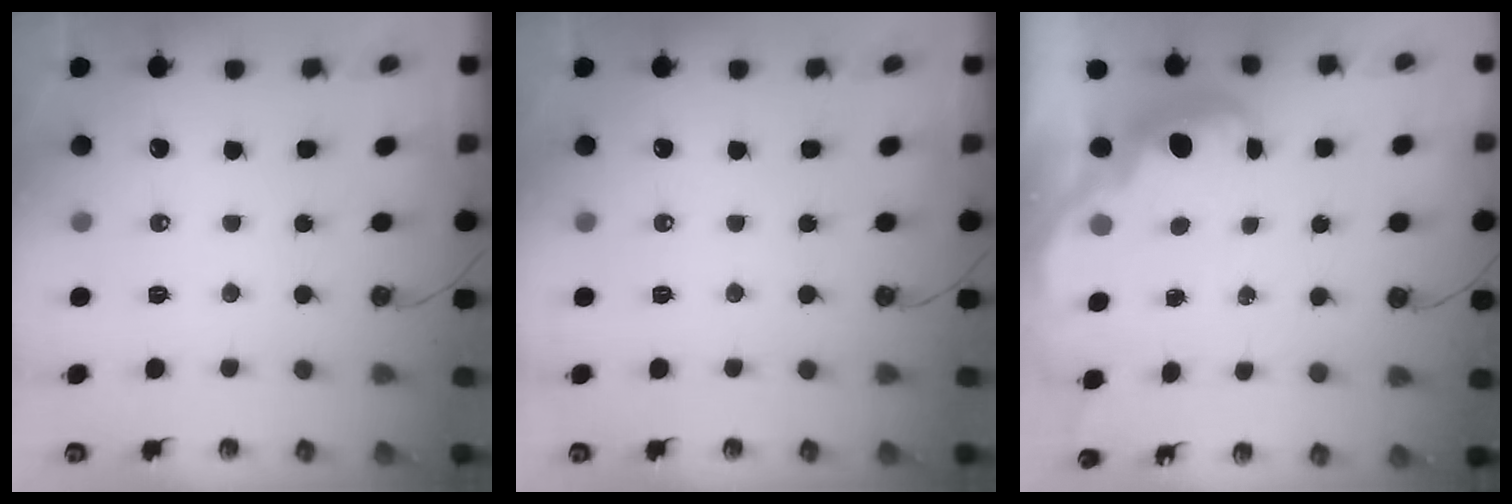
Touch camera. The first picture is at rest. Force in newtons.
{"total": 0.0}
{"total": 2.7, "press": 2.6, "slide": 0.6}